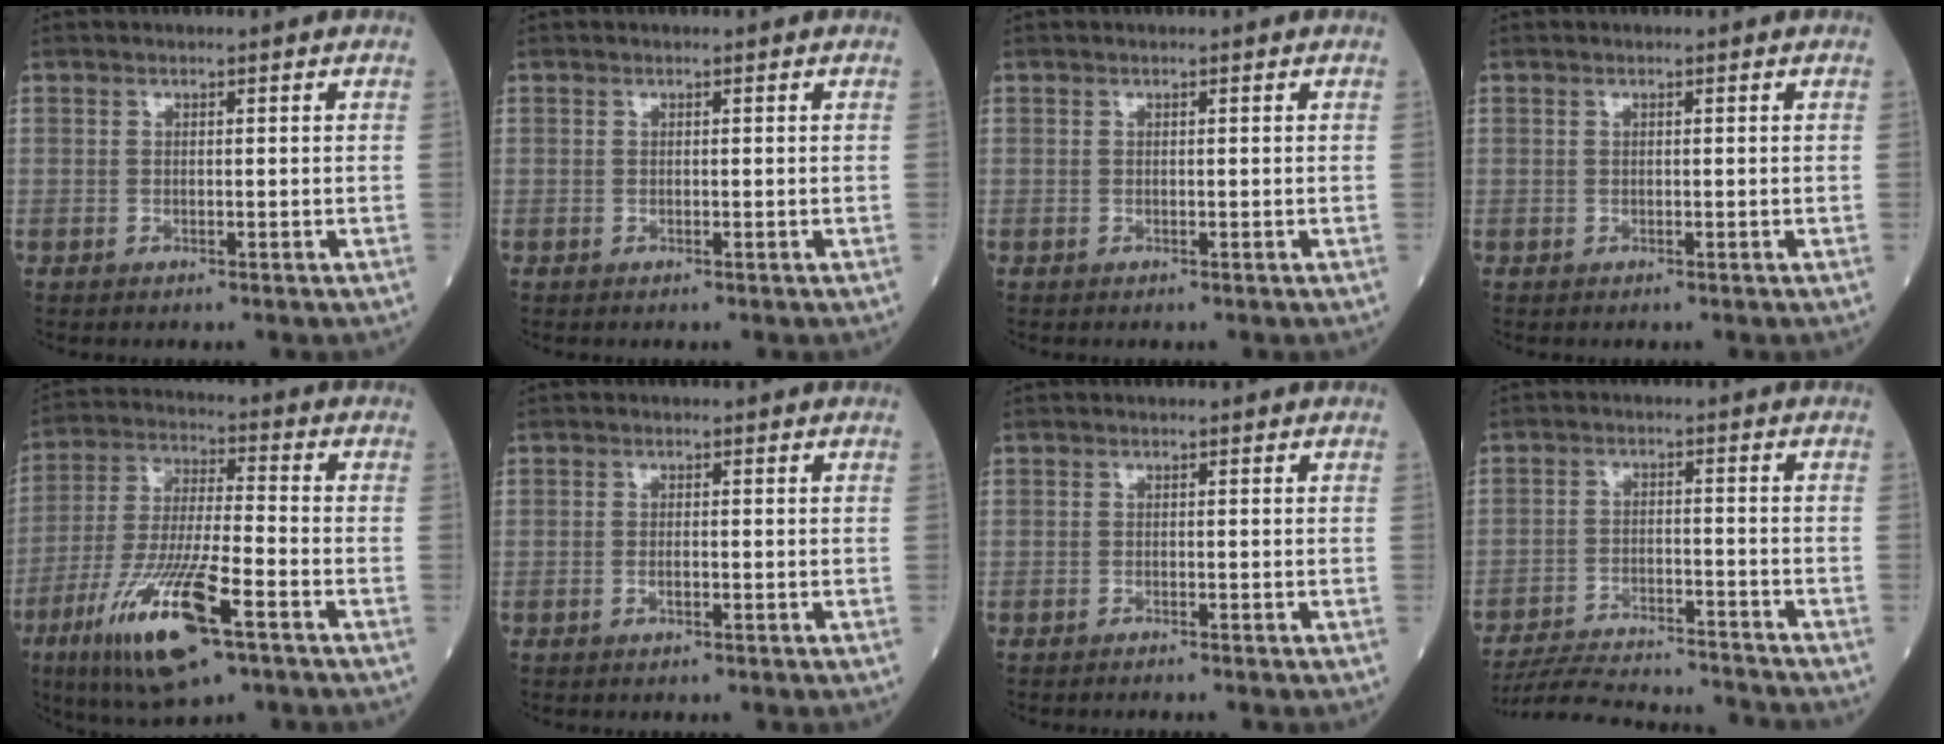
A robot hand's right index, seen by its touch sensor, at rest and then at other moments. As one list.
[{"total": 0.0}, {"total": 0.0}, {"total": 0.0}, {"total": 16.4, "force": [-8.0, 2.7, 14.0], "torque": [-0.288, -0.029, -0.140]}, {"total": 1.1, "force": [-0.4, 0.3, 0.9], "torque": [-0.021, -0.001, -0.007]}, {"total": 1.3, "force": [-1.2, -0.2, 0.6], "torque": [-0.007, 0.001, -0.013]}, {"total": 14.5, "force": [-14.0, 1.4, 3.4], "torque": [-0.059, 0.002, -0.206]}]